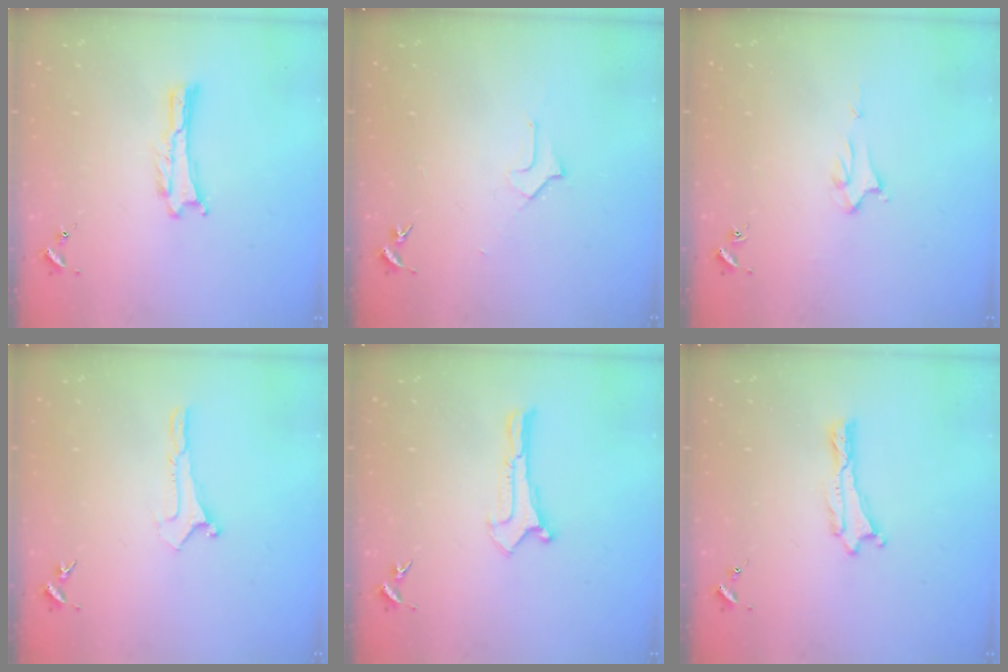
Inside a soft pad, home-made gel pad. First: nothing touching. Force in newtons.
{"total": 1.6, "press": 1.6, "slide": 0.1}
{"total": 1.9, "press": 1.9, "slide": 0.1}
{"total": 0.0}
{"total": 0.0}
{"total": 0.0}